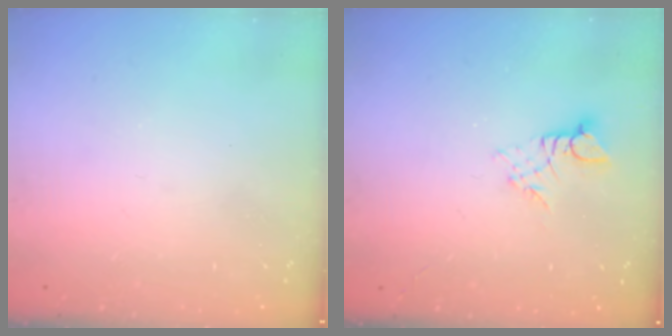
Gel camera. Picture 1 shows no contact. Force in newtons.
{"total": 2.8, "press": 2.8, "slide": 0.3}